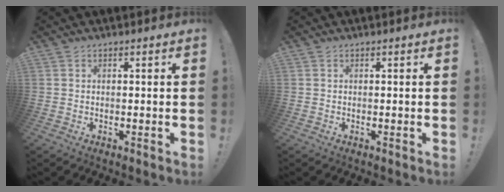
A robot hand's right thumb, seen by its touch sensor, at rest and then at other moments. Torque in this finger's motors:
{"motor_torque": [-0.08, -0.08, 0.00, 0.00, 0.00]}